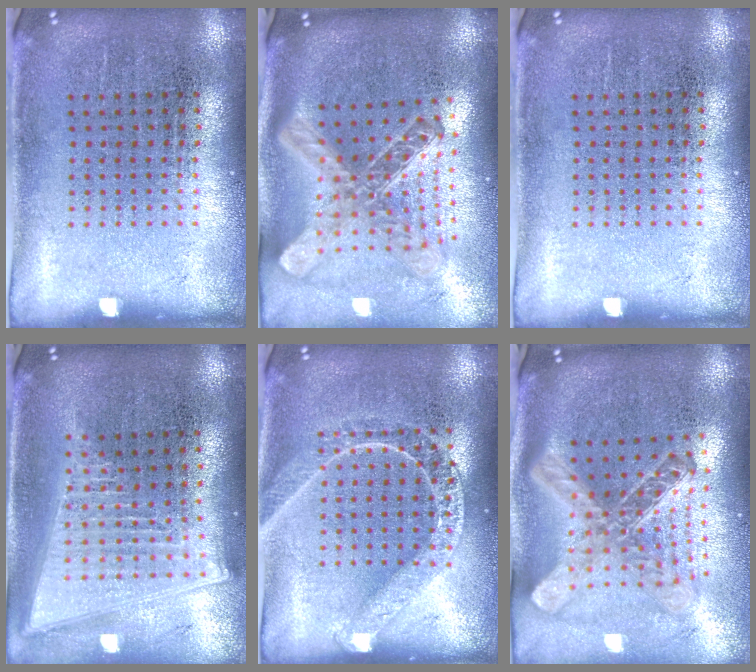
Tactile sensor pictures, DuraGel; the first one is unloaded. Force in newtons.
{"total": 2.7, "press": 2.0, "slide": 1.9}
{"total": 0.0}
{"total": 2.1, "press": 1.7, "slide": 1.1}
{"total": 2.5, "press": 2.5, "slide": 0.4}
{"total": 2.7, "press": 2.0, "slide": 1.9}